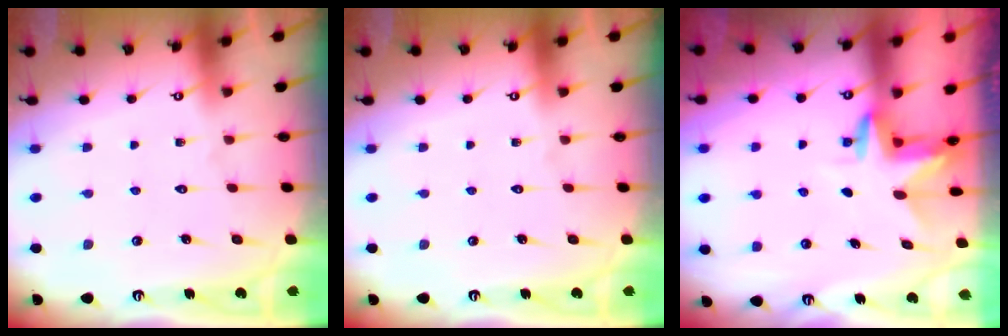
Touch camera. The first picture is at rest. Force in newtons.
{"total": 0.0}
{"total": 3.2, "press": 3.2, "slide": 0.3}